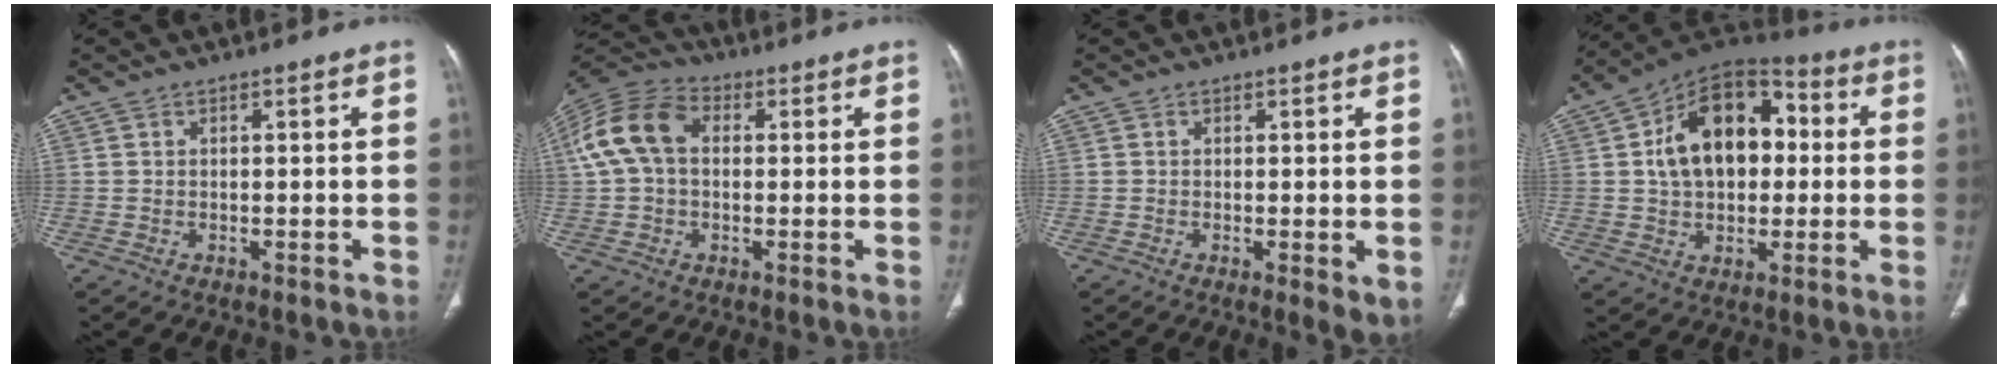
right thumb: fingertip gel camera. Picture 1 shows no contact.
{"total": 12.0, "force": [1.7, 8.3, 8.5], "torque": [-0.174, 0.036, 0.023]}
{"total": 3.3, "force": [-0.4, 0.9, 3.2], "torque": [-0.051, -0.014, -0.009]}
{"total": 18.1, "force": [2.3, 12.0, 13.4], "torque": [-0.177, 0.029, 0.031]}